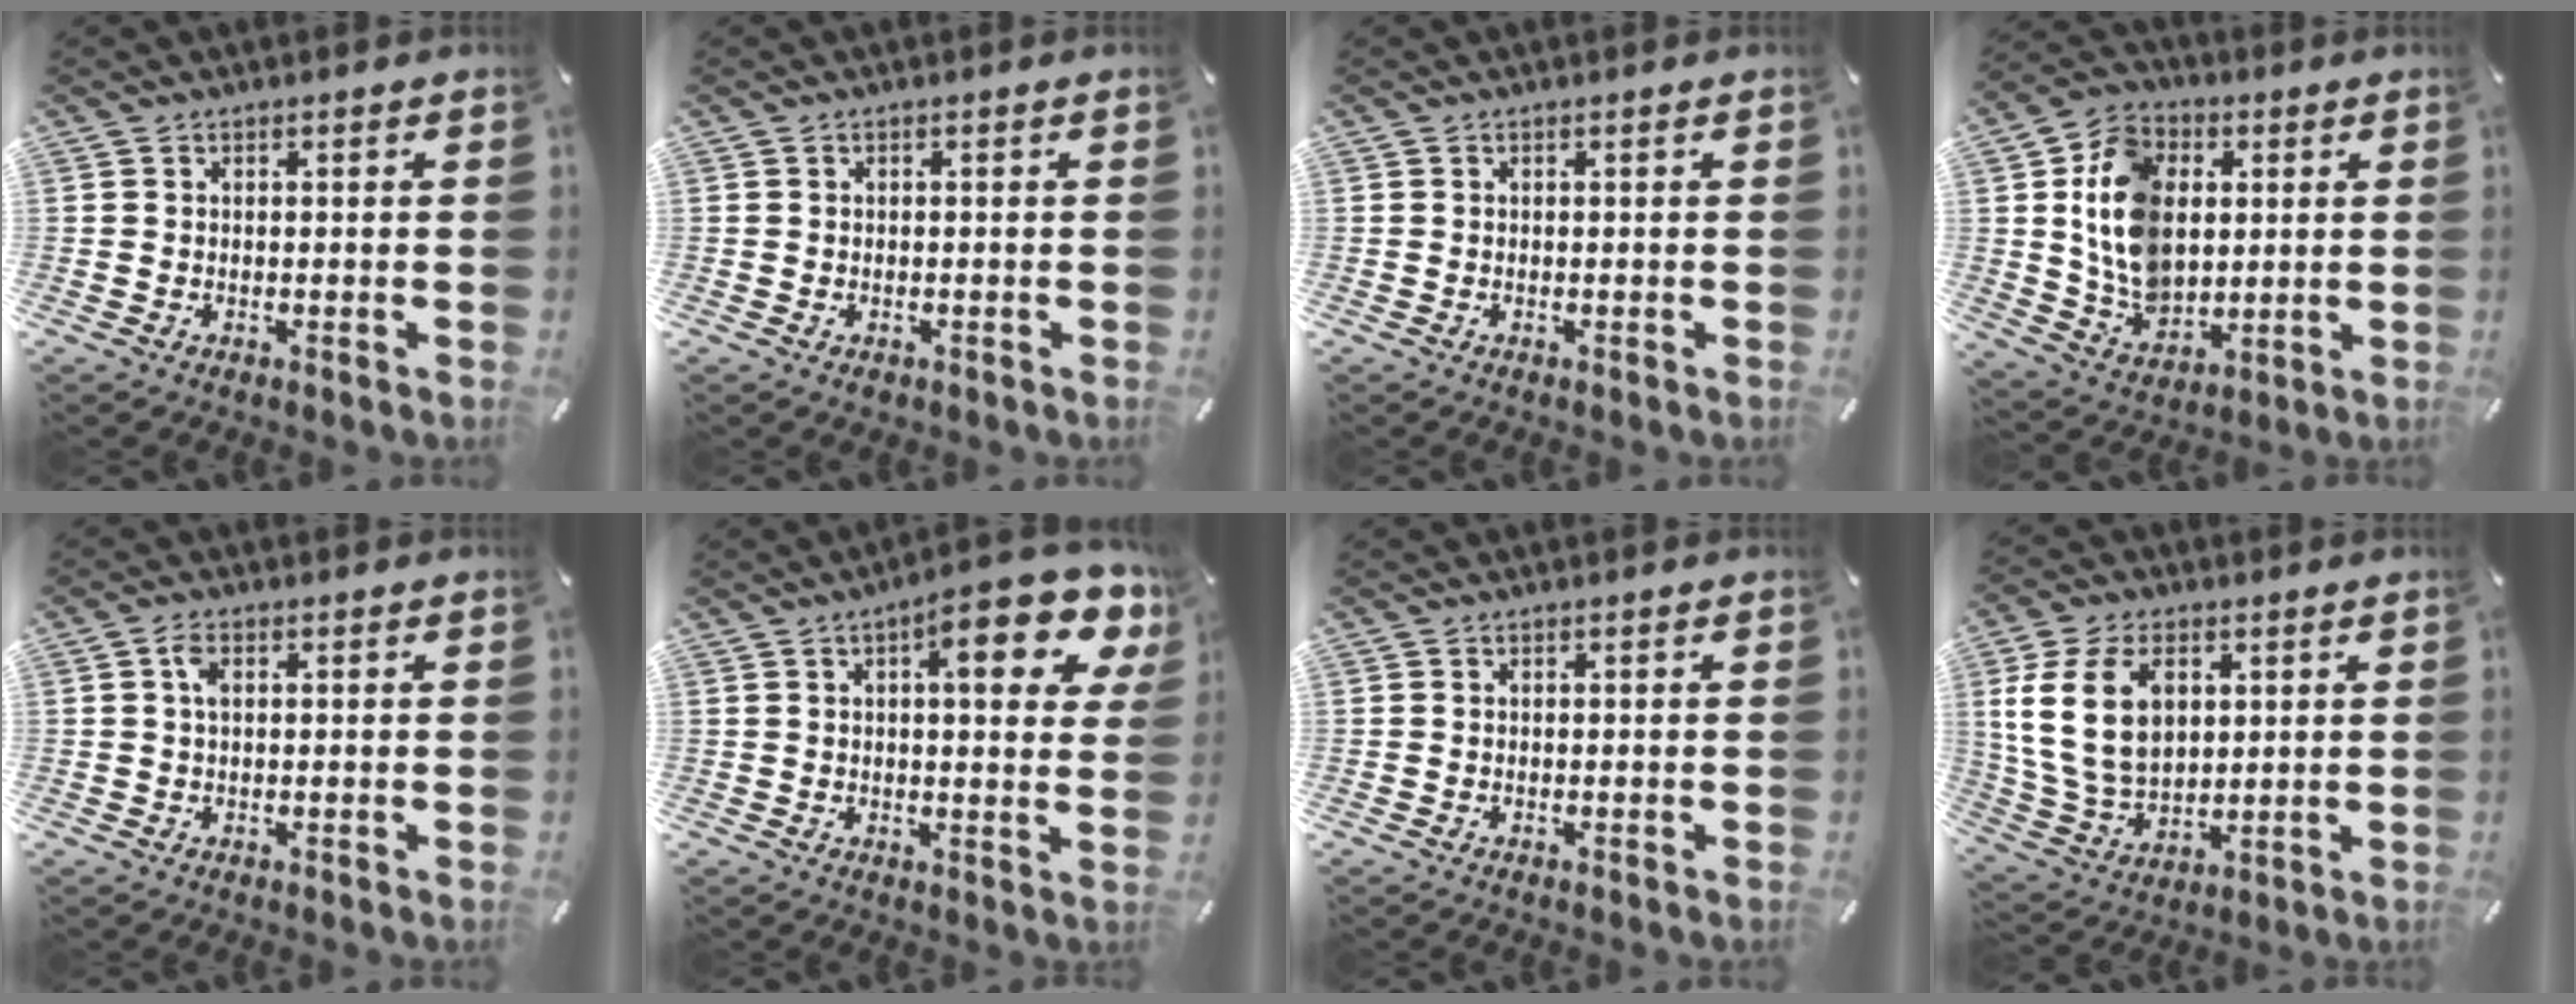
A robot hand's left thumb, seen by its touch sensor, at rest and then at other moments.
{"total": 0.6, "force": [-0.2, 0.5, 0.3], "torque": [-0.005, 0.000, -0.004]}
{"total": 0.0}
{"total": 14.4, "force": [2.3, 11.4, 8.4], "torque": [-0.181, 0.006, 0.046]}
{"total": 2.4, "force": [0.6, 1.2, 2.0], "torque": [-0.044, 0.007, 0.009]}
{"total": 13.8, "force": [6.6, 4.5, 11.2], "torque": [-0.147, -0.029, 0.100]}
{"total": 0.0}
{"total": 14.3, "force": [4.2, 9.9, 9.5], "torque": [-0.216, 0.002, 0.075]}